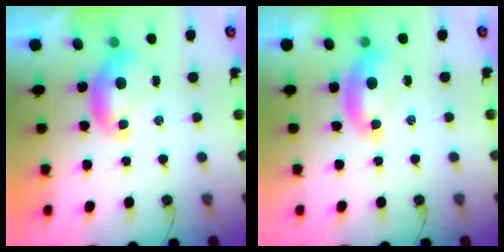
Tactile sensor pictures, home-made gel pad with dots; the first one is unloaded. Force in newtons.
{"total": 1.8, "press": 1.6, "slide": 0.6}